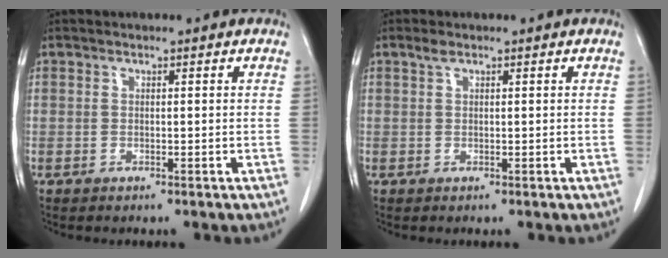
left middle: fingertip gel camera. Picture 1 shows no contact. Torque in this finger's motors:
{"motor_torque": [-0.10, 0.05, -0.22, -0.02]}